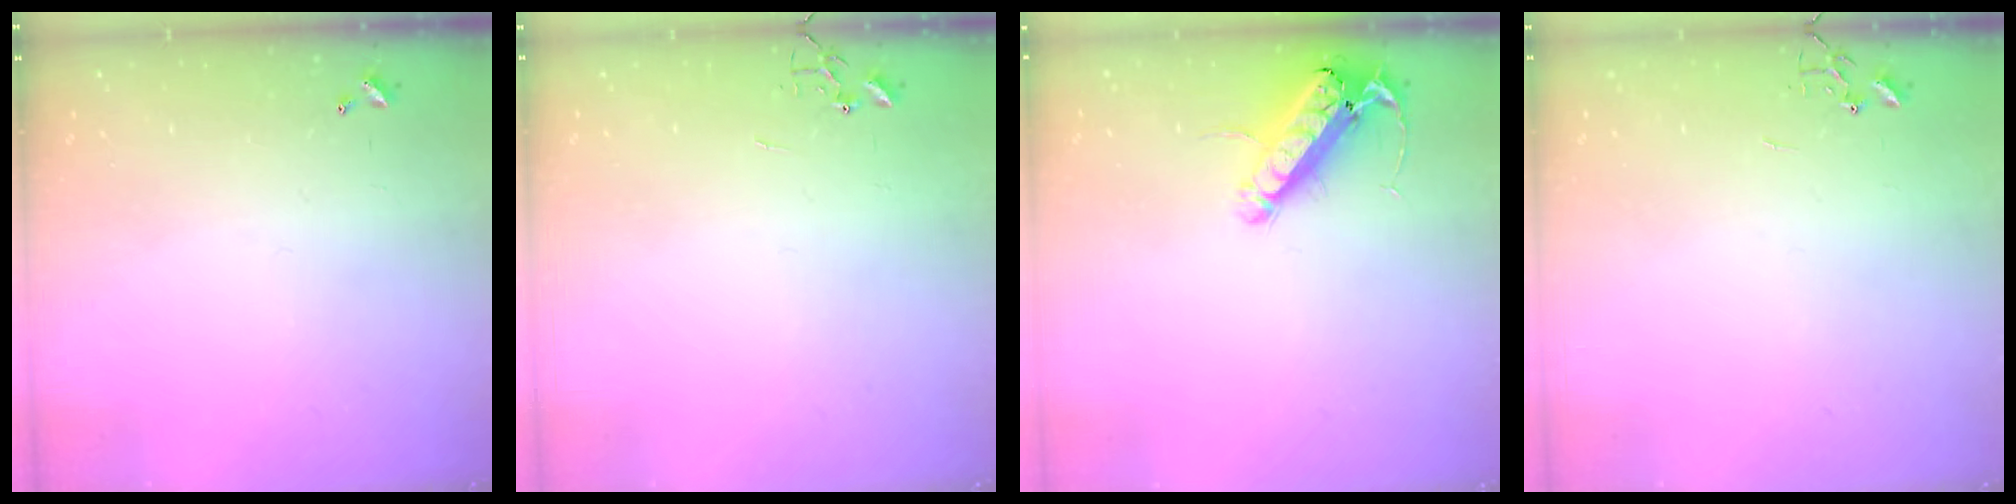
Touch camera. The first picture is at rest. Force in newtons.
{"total": 0.0}
{"total": 14.7, "press": 14.5, "slide": 2.6}
{"total": 0.0}